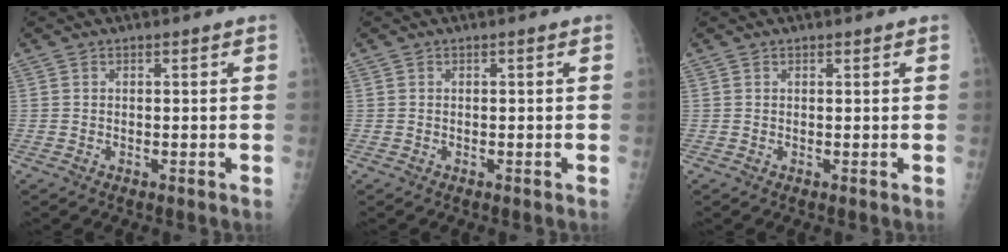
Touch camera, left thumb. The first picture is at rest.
{"total": 0.0}
{"total": 0.6, "force": [0.5, 0.3, 0.1], "torque": [-0.004, -0.004, 0.008]}